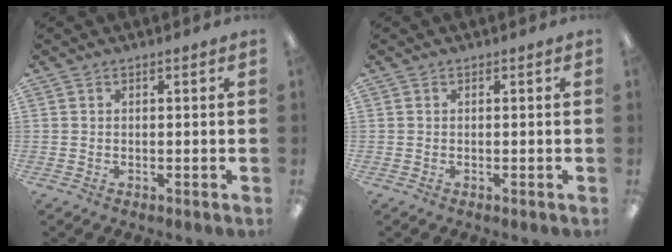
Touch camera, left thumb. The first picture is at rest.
{"total": 0.0}